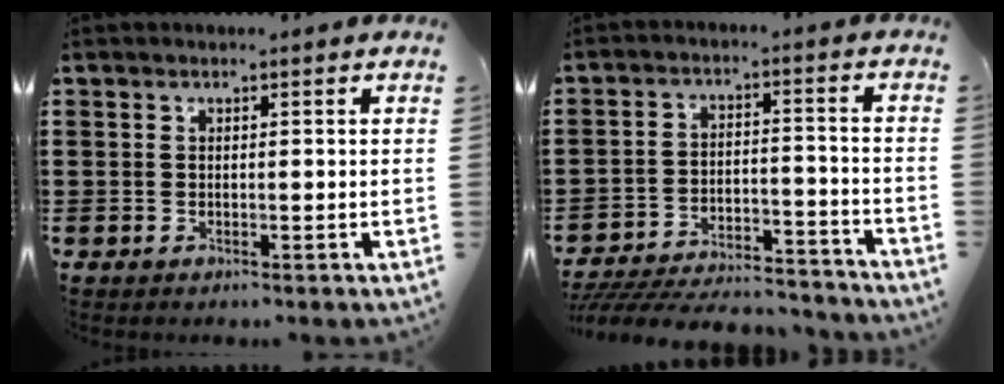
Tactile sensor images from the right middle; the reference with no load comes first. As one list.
[{"total": 6.5, "force": [-6.2, 0.9, 1.7], "torque": [-0.040, 0.005, -0.127]}]